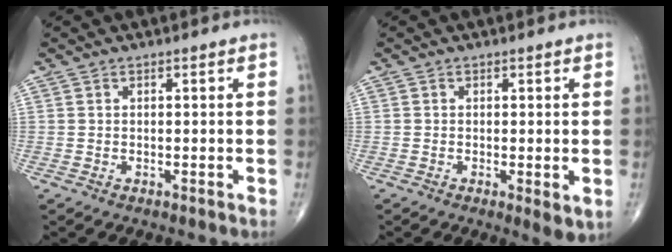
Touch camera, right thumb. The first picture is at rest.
{"total": 3.3, "force": [-0.6, 1.1, 3.0], "torque": [-0.049, -0.011, -0.012]}